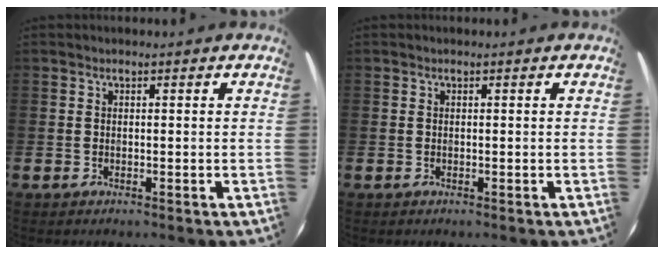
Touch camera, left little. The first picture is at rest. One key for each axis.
{"total": 0.0}